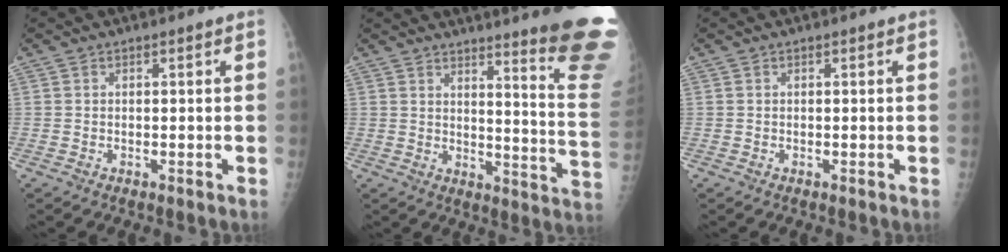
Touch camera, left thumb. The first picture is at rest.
{"total": 19.7, "force": [15.9, 0.9, 11.7], "torque": [-0.124, -0.157, 0.185]}
{"total": 0.0}